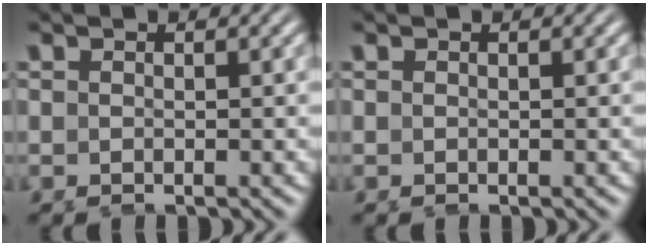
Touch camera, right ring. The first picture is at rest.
{"total": 0.0}